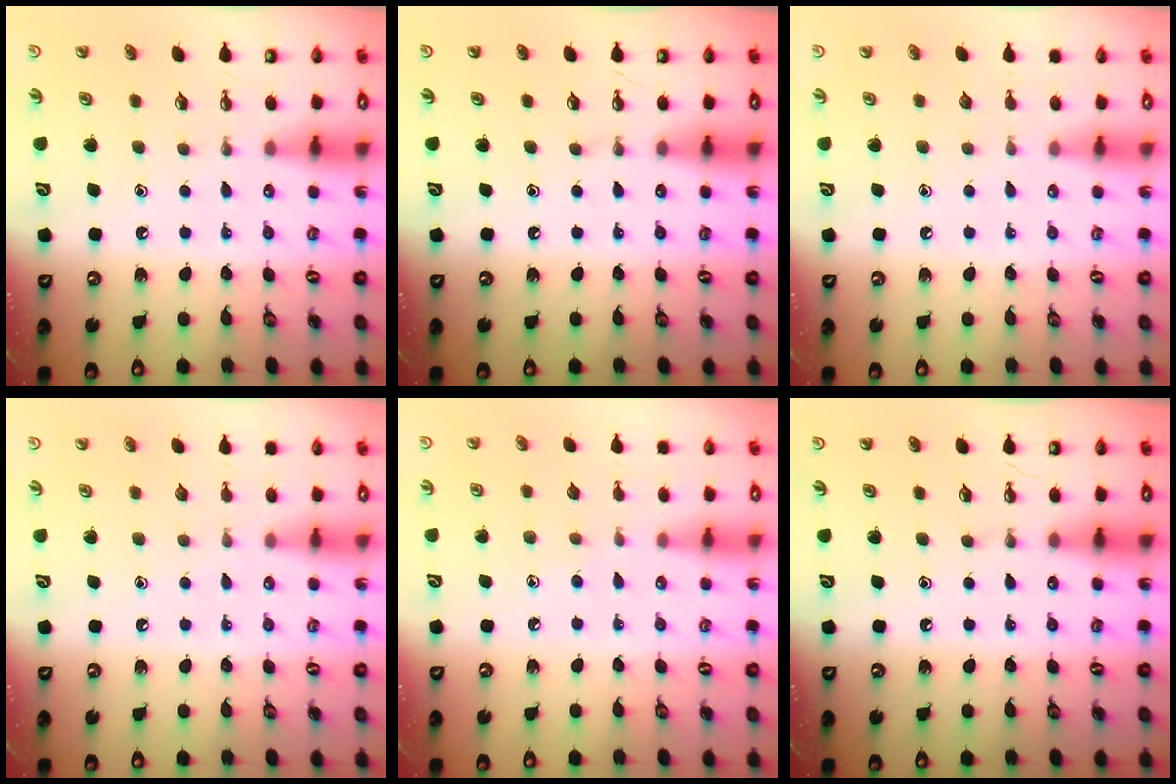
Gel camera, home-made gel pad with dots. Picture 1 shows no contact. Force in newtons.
{"total": 0.0}
{"total": 0.0}
{"total": 0.0}
{"total": 5.2, "press": 5.2, "slide": 0.3}
{"total": 0.0}